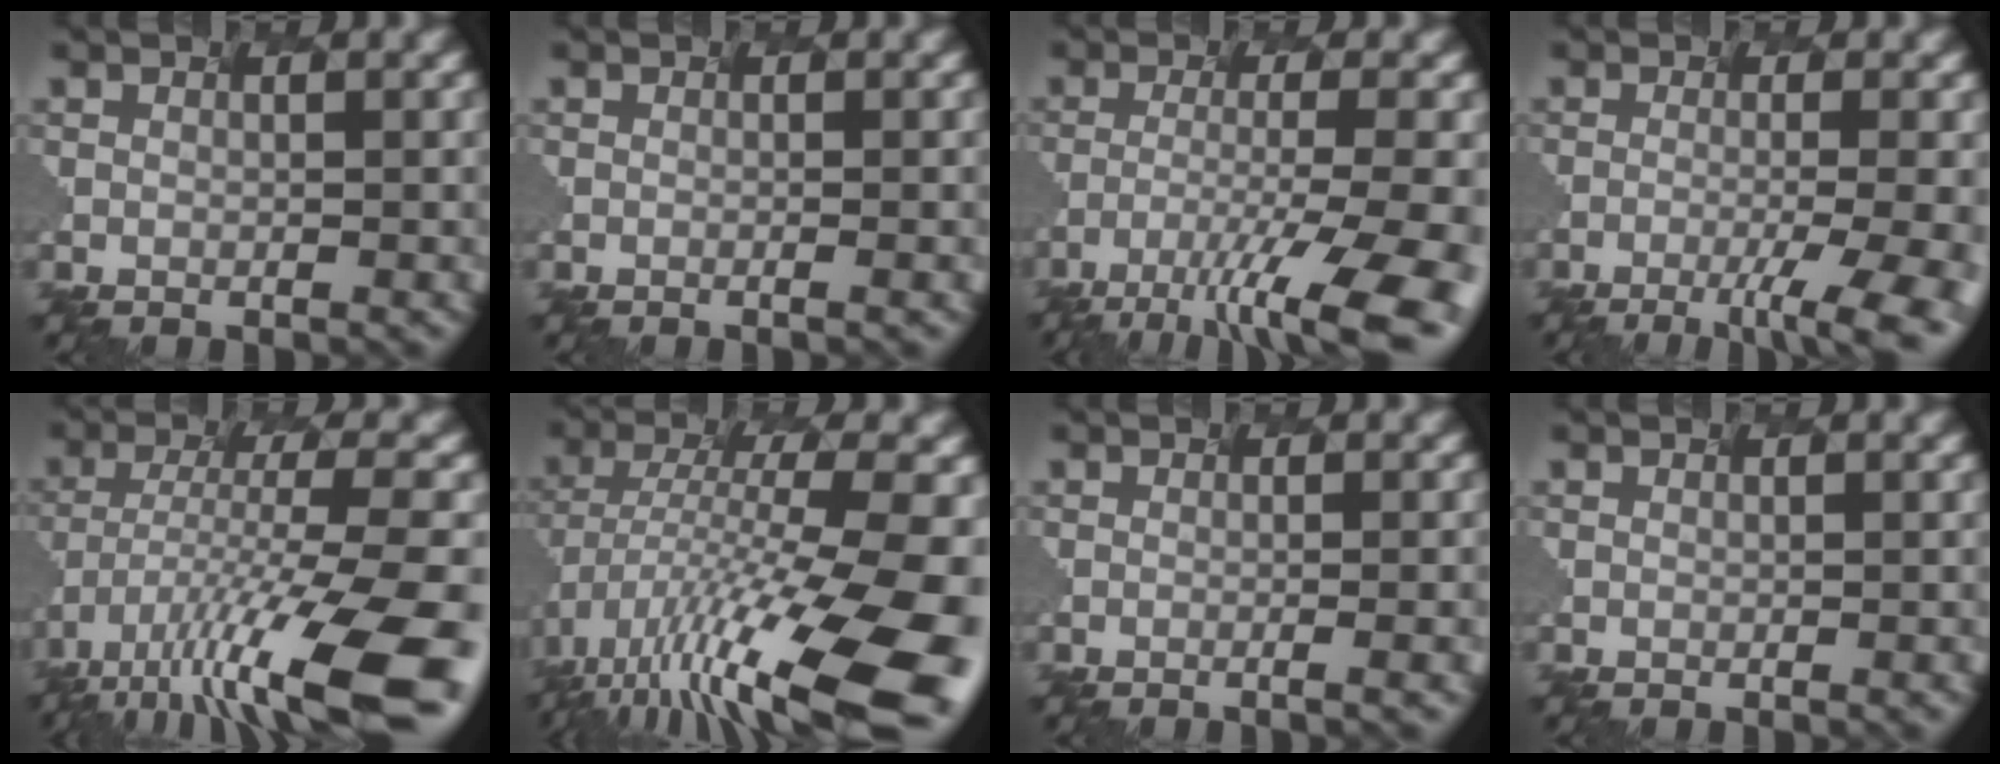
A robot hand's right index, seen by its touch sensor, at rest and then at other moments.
{"total": 1.0, "force": [-0.4, 0.2, 0.9], "torque": [-0.006, 0.004, -0.003]}
{"total": 10.4, "force": [-7.2, 1.3, 7.4], "torque": [-0.145, -0.008, -0.085]}
{"total": 7.0, "force": [-3.5, 1.5, 5.9], "torque": [-0.088, -0.009, -0.023]}
{"total": 13.1, "force": [-9.0, 1.8, 9.5], "torque": [-0.205, -0.006, -0.121]}
{"total": 13.8, "force": [-6.8, 3.6, 11.5], "torque": [-0.233, -0.010, -0.090]}
{"total": 2.8, "force": [-0.7, 0.9, 2.5], "torque": [-0.018, 0.009, -0.003]}
{"total": 0.8, "force": [-0.1, 0.3, 0.7], "torque": [0.002, 0.008, 0.002]}